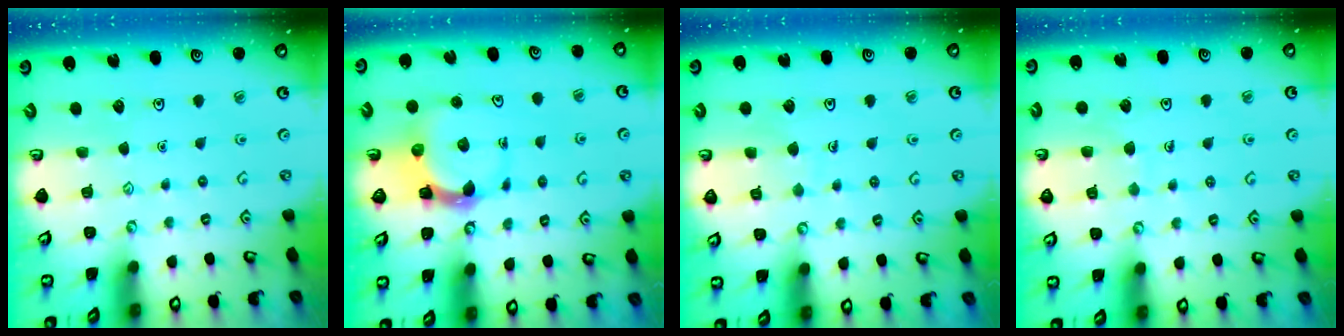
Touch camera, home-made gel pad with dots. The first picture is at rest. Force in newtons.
{"total": 6.2, "press": 6.1, "slide": 1.4}
{"total": 5.2, "press": 5.2, "slide": 0.3}
{"total": 4.3, "press": 4.3, "slide": 0.3}